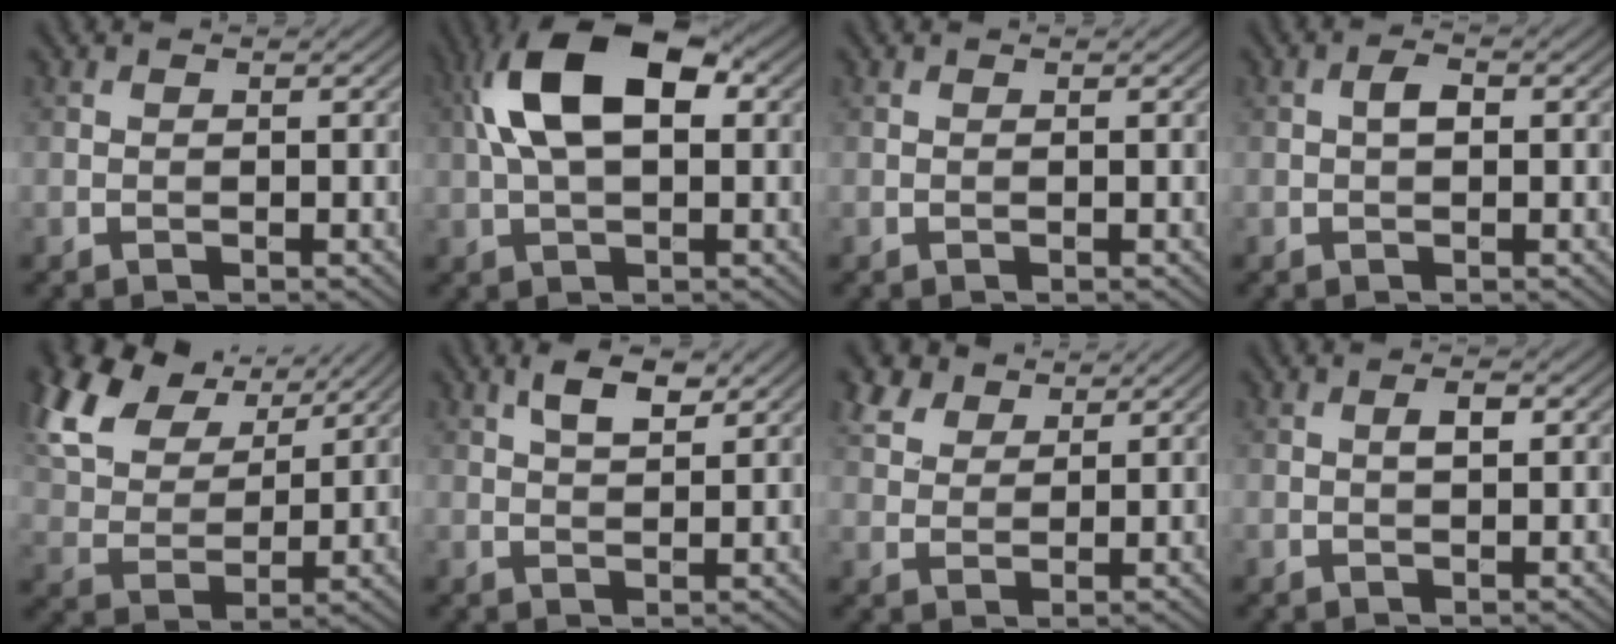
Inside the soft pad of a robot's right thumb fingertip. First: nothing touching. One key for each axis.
{"total": 11.8, "fx": 2.6, "fy": 6.0, "fz": 9.9, "tx": -0.200, "ty": 0.020, "tz": 0.039}
{"total": 0.0}
{"total": 1.7, "fx": 0.0, "fy": 0.8, "fz": 1.4, "tx": -0.025, "ty": 0.008, "tz": -0.001}
{"total": 14.0, "fx": 8.2, "fy": 7.7, "fz": 8.3, "tx": -0.233, "ty": 0.034, "tz": 0.141}
{"total": 3.9, "fx": 2.1, "fy": 1.5, "fz": 2.9, "tx": -0.062, "ty": 0.006, "tz": 0.040}
{"total": 4.9, "fx": 3.5, "fy": 2.7, "fz": 2.1, "tx": -0.061, "ty": 0.010, "tz": 0.075}
{"total": 1.6, "fx": 0.3, "fy": 0.5, "fz": 1.4, "tx": -0.026, "ty": 0.003, "tz": 0.003}